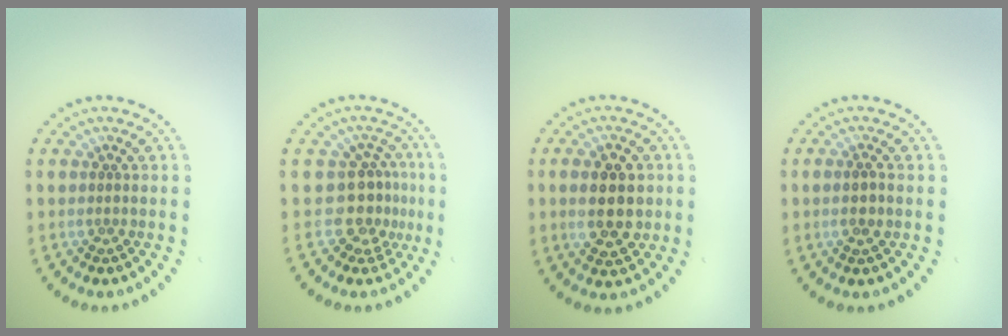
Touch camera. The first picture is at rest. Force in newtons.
{"total": 3.3, "press": 2.5, "slide": 2.2}
{"total": 4.9, "press": 4.8, "slide": 0.3}
{"total": 1.1, "press": 1.0, "slide": 0.4}